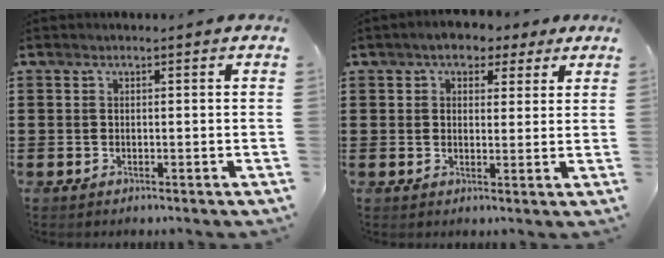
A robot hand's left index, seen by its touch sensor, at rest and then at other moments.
{"total": 4.3, "force": [3.1, 2.4, 1.7], "torque": [-0.041, 0.006, 0.055]}